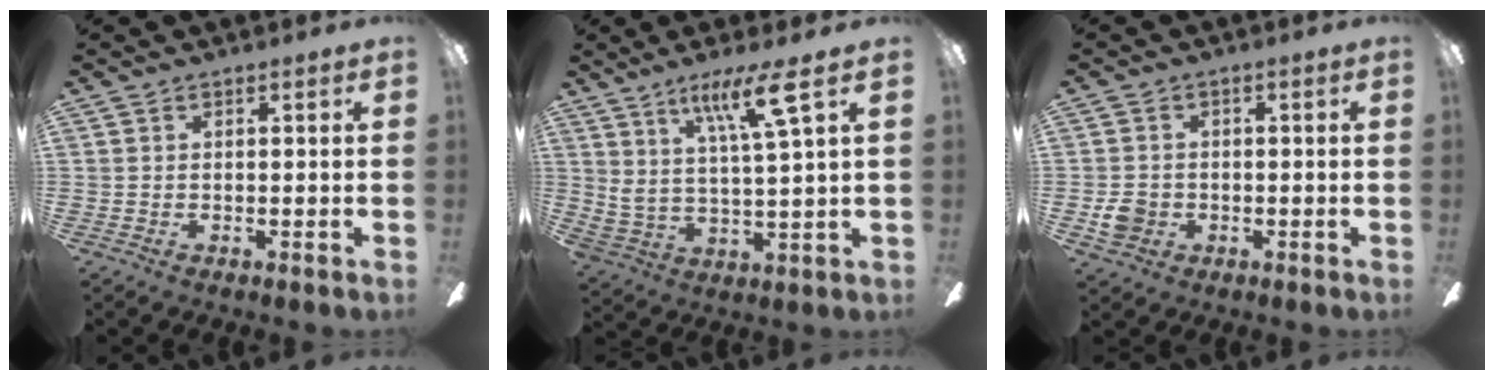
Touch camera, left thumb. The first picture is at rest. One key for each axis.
{"total": 12.3, "fx": 7.5, "fy": 1.9, "fz": 9.5, "tx": -0.172, "ty": -0.028, "tz": 0.125}
{"total": 4.7, "fx": -1.1, "fy": 4.1, "fz": 1.9, "tx": -0.022, "ty": 0.004, "tz": -0.021}